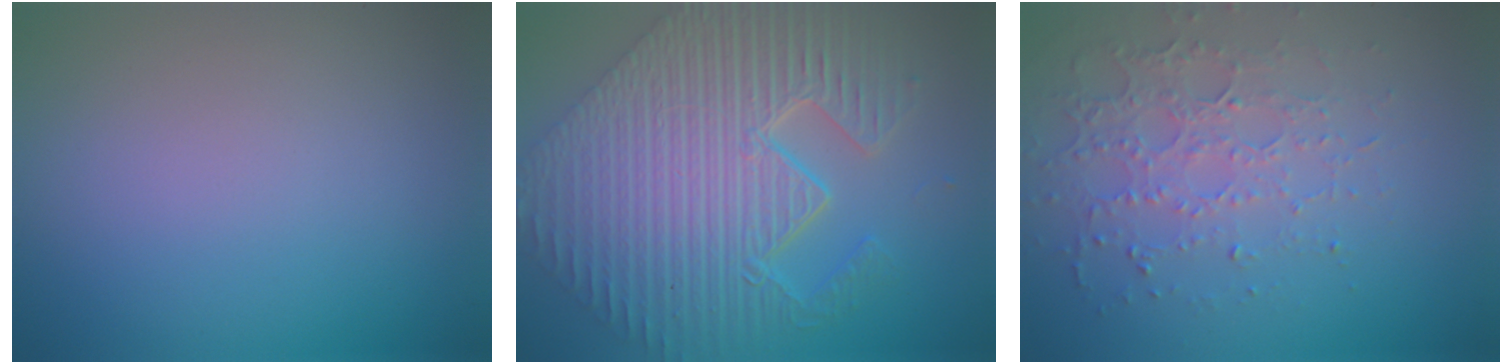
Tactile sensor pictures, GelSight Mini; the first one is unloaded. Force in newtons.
{"total": 11.5, "press": 7.7, "slide": 8.4}
{"total": 3.5, "press": 3.4, "slide": 1.0}